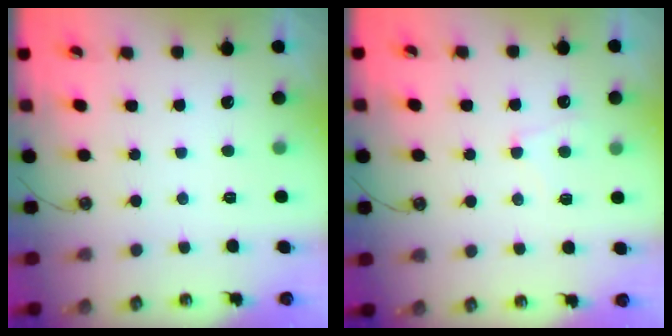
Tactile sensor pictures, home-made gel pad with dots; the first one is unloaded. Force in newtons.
{"total": 0.6, "press": 0.3, "slide": 0.5}